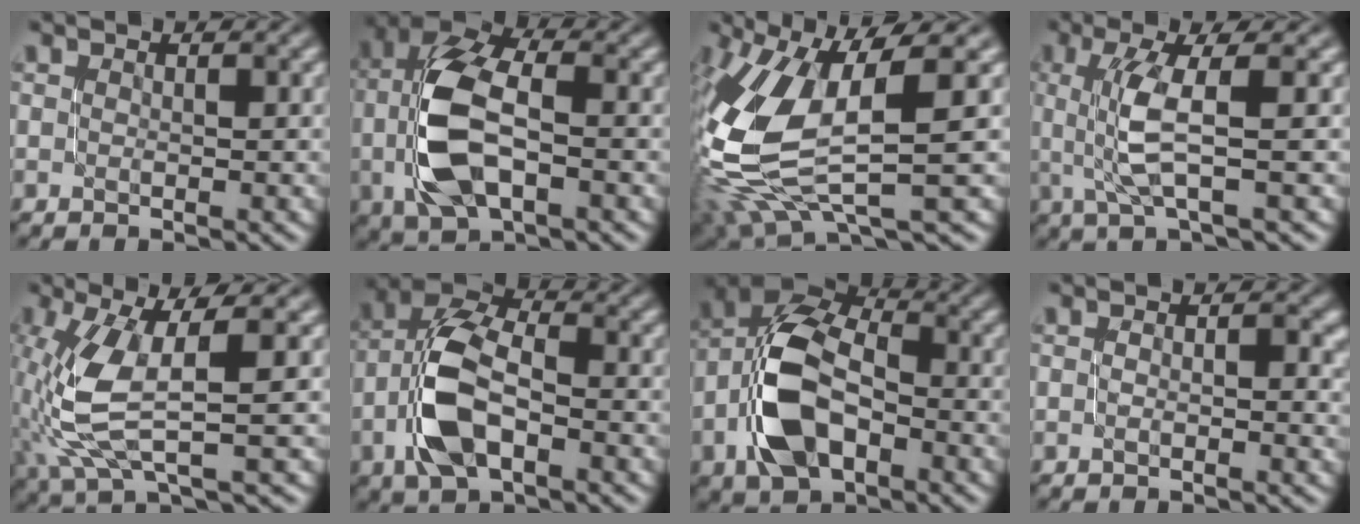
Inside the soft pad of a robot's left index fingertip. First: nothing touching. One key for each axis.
{"total": 8.1, "fx": -1.1, "fy": 4.3, "fz": 6.8, "tx": -0.153, "ty": 0.013, "tz": -0.022}
{"total": 11.3, "fx": 0.0, "fy": 4.9, "fz": 10.2, "tx": -0.237, "ty": -0.012, "tz": 0.002}
{"total": 4.6, "fx": 0.3, "fy": 1.1, "fz": 4.5, "tx": -0.102, "ty": 0.003, "tz": 0.012}
{"total": 7.5, "fx": -0.6, "fy": 2.4, "fz": 7.0, "tx": -0.171, "ty": -0.002, "tz": -0.007}
{"total": 7.3, "fx": -2.2, "fy": 3.9, "fz": 5.8, "tx": -0.126, "ty": 0.015, "tz": -0.048}
{"total": 8.8, "fx": -2.4, "fy": 5.2, "fz": 6.6, "tx": -0.140, "ty": 0.015, "tz": -0.056}
{"total": 1.6, "fx": -0.2, "fy": 0.7, "fz": 1.4, "tx": -0.021, "ty": -0.002, "tz": -0.004}